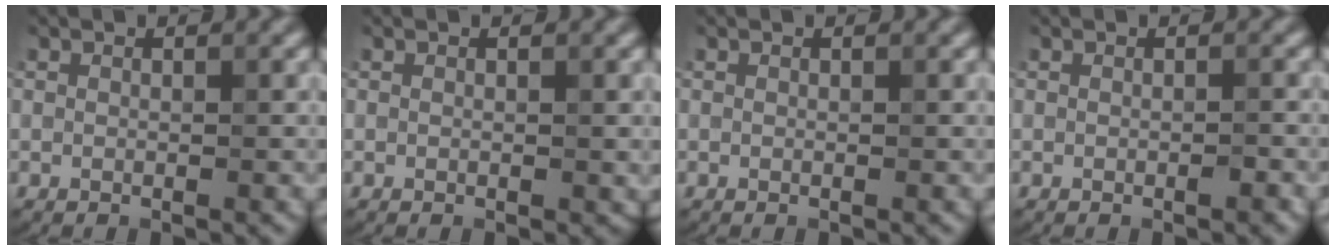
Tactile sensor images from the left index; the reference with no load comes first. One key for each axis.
{"total": 0.0}
{"total": 0.0}
{"total": 0.6, "fx": -0.3, "fy": 0.1, "fz": 0.6, "tx": -0.008, "ty": 0.001, "tz": -0.004}